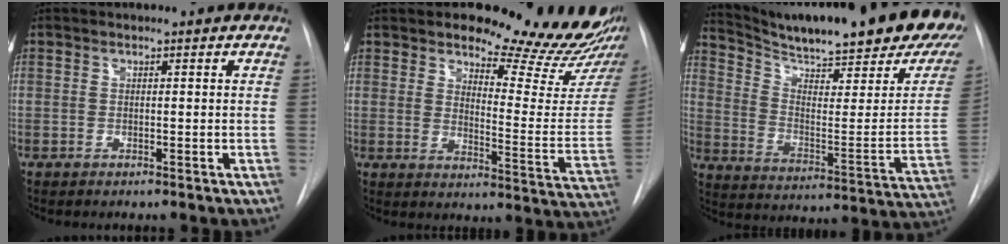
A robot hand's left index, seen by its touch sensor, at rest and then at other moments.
{"total": 18.0, "force": [16.1, 3.1, 7.3], "torque": [-0.094, -0.110, 0.189]}
{"total": 29.1, "force": [23.8, 3.3, 16.5], "torque": [-0.264, -0.096, 0.315]}